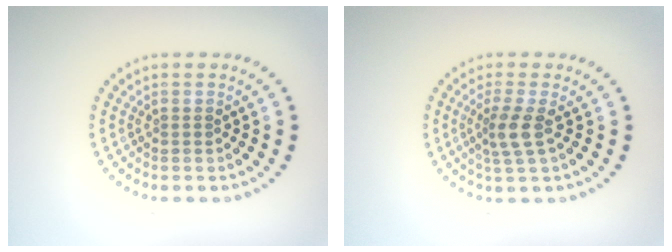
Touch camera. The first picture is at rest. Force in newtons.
{"total": 2.5, "press": 1.9, "slide": 1.5}